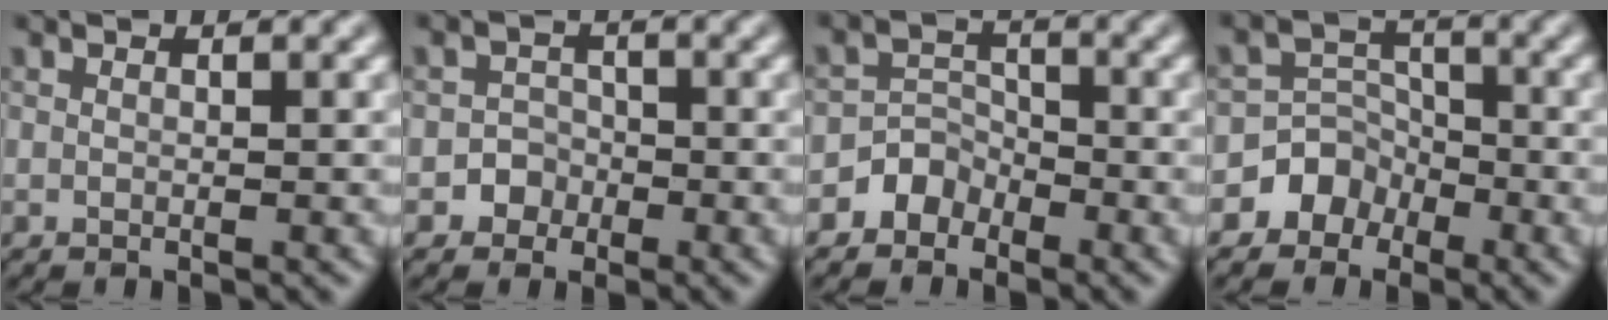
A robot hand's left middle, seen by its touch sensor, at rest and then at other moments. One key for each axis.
{"total": 2.4, "fx": -1.1, "fy": 2.1, "fz": 0.1, "tx": 0.029, "ty": 0.008, "tz": -0.030}
{"total": 2.4, "fx": -1.7, "fy": 1.8, "fz": 0.2, "tx": 0.024, "ty": 0.019, "tz": -0.040}
{"total": 4.0, "fx": -2.4, "fy": 3.3, "fz": 0.2, "tx": 0.035, "ty": 0.015, "tz": -0.056}